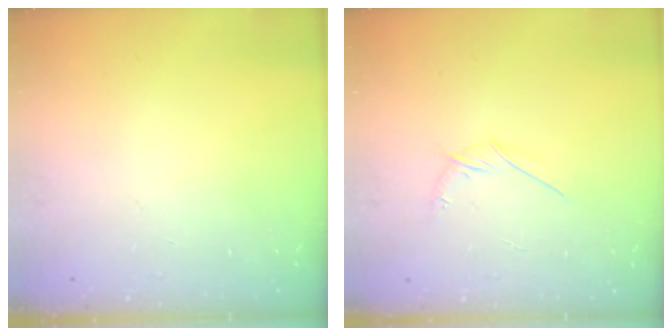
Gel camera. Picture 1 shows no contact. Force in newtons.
{"total": 3.3, "press": 3.2, "slide": 0.7}